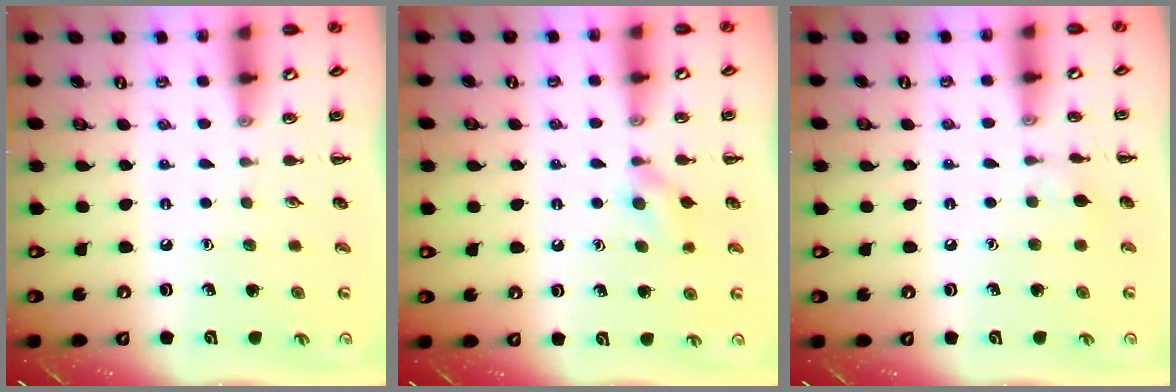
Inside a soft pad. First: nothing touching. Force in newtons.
{"total": 4.9, "press": 4.8, "slide": 1.2}
{"total": 4.8, "press": 4.5, "slide": 1.8}